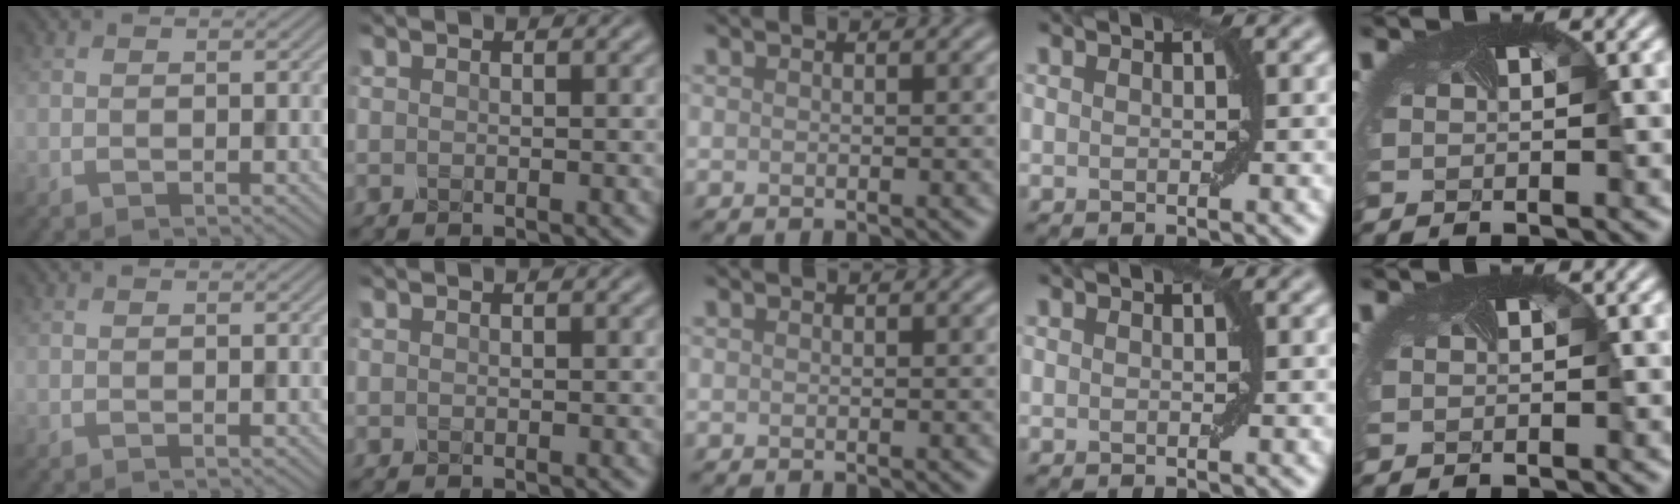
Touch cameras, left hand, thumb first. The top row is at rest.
{}